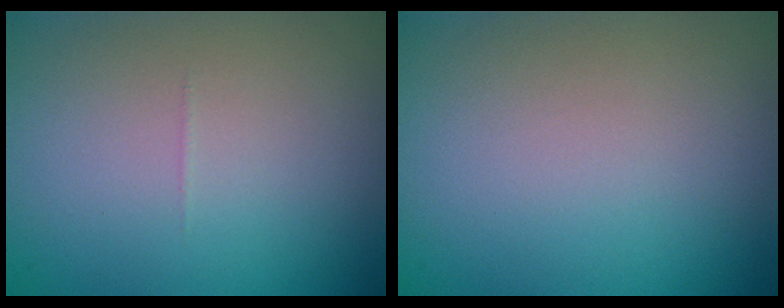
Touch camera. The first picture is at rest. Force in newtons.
{"total": 0.0}